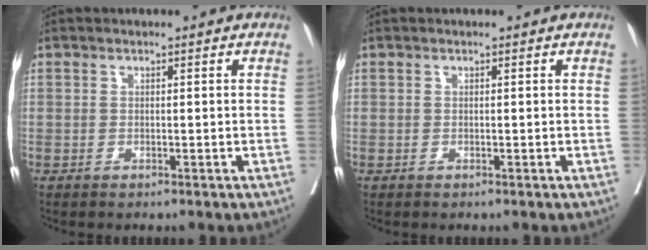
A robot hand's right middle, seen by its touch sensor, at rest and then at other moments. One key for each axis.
{"total": 0.0}